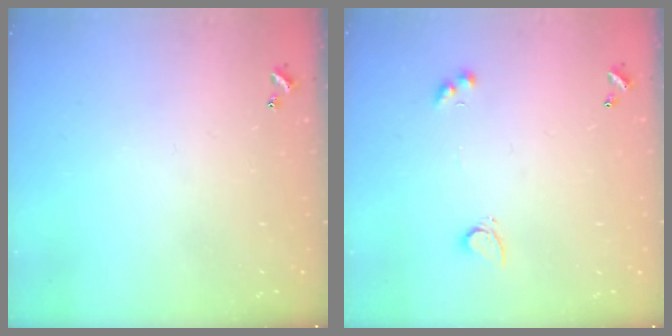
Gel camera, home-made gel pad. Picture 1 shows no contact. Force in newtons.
{"total": 2.6, "press": 2.6, "slide": 0.5}